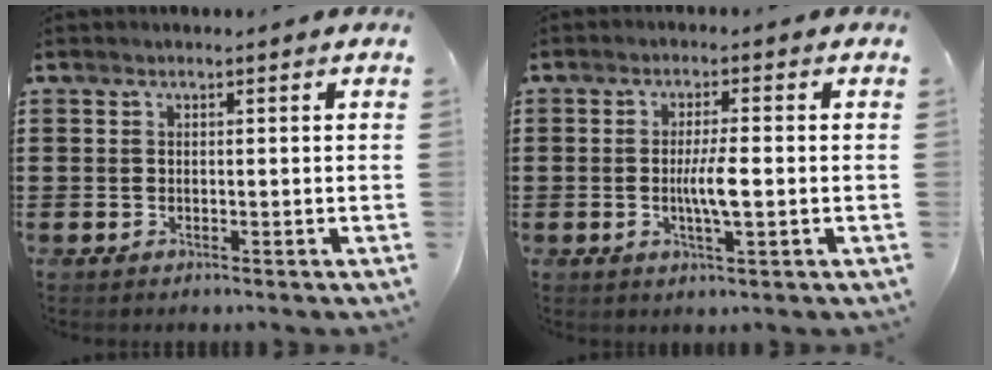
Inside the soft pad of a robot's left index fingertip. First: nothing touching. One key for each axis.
{"total": 4.5, "fx": -0.4, "fy": 0.6, "fz": 4.4, "tx": -0.084, "ty": -0.003, "tz": -0.012}